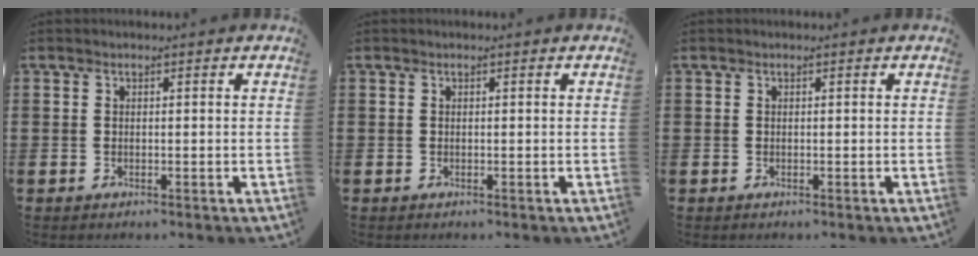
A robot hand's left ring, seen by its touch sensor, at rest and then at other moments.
{"total": 0.0}
{"total": 0.0}